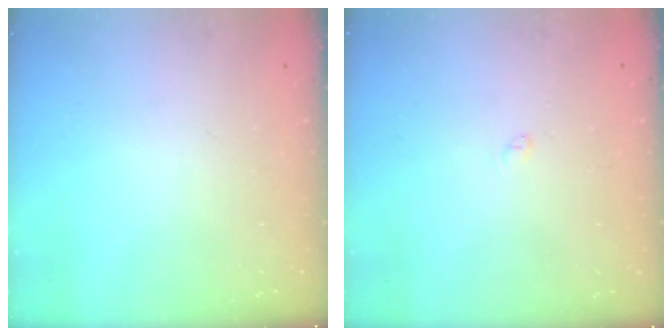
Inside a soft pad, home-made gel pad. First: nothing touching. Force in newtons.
{"total": 1.9, "press": 1.9, "slide": 0.3}